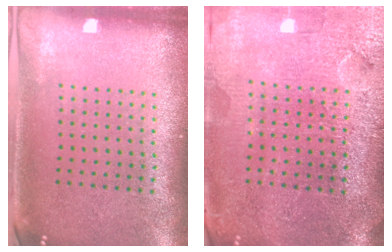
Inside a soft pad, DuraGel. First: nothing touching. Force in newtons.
{"total": 3.7, "press": 3.4, "slide": 1.5}